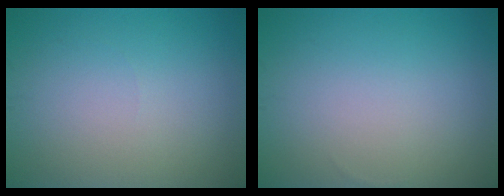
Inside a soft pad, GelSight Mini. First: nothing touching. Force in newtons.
{"total": 0.0}